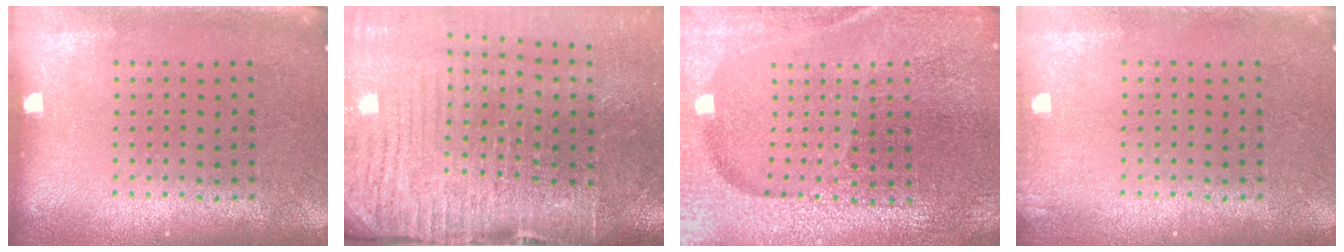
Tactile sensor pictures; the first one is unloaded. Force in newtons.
{"total": 4.2, "press": 3.8, "slide": 1.9}
{"total": 4.6, "press": 4.3, "slide": 1.4}
{"total": 0.7, "press": 0.7, "slide": 0.1}